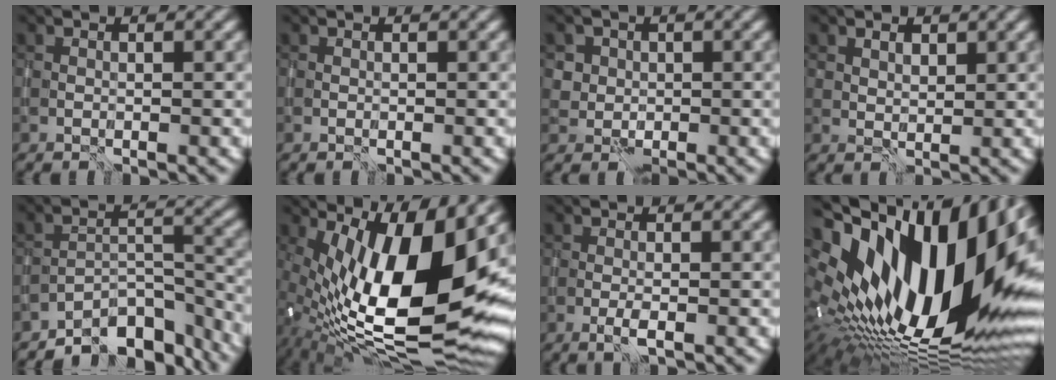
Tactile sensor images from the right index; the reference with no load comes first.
{"total": 0.0}
{"total": 2.9, "force": [0.9, 2.7, 0.4], "torque": [-0.005, 0.005, 0.014]}
{"total": 1.5, "force": [1.2, 0.8, 0.4], "torque": [-0.006, -0.003, 0.025]}
{"total": 6.7, "force": [-6.1, 2.0, 1.9], "torque": [-0.016, 0.000, -0.105]}
{"total": 16.2, "force": [2.8, 6.3, 14.6], "torque": [-0.243, 0.005, 0.053]}
{"total": 1.1, "force": [-0.4, 0.1, 1.0], "torque": [-0.019, -0.004, -0.008]}
{"total": 21.5, "force": [3.2, 10.0, 18.7], "torque": [-0.339, -0.001, 0.034]}